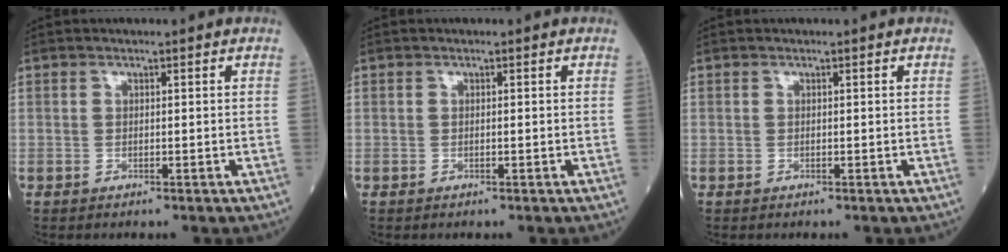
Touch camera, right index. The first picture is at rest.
{"total": 0.0}
{"total": 0.0}